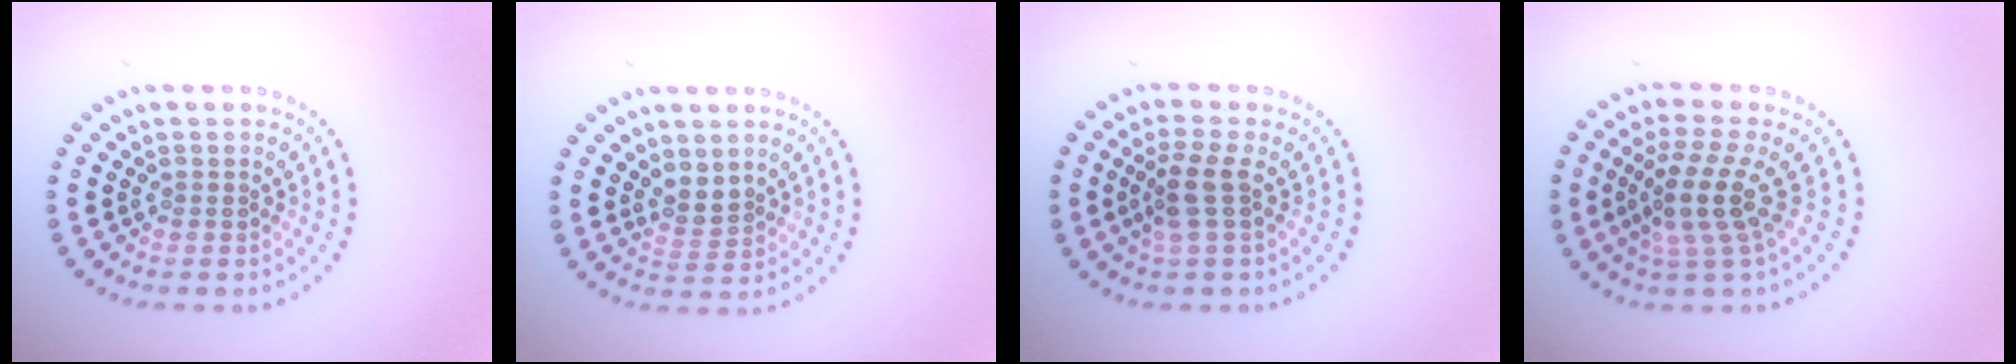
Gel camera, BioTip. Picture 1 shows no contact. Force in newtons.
{"total": 1.8, "press": 1.4, "slide": 1.0}
{"total": 2.5, "press": 1.9, "slide": 1.6}
{"total": 3.8, "press": 2.7, "slide": 2.6}